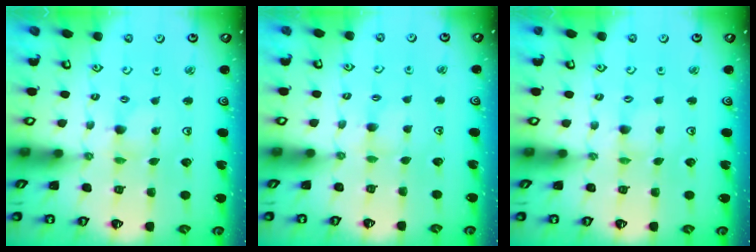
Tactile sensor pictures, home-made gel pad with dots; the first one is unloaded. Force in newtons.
{"total": 2.1, "press": 2.0, "slide": 0.4}
{"total": 0.7, "press": 0.7, "slide": 0.1}